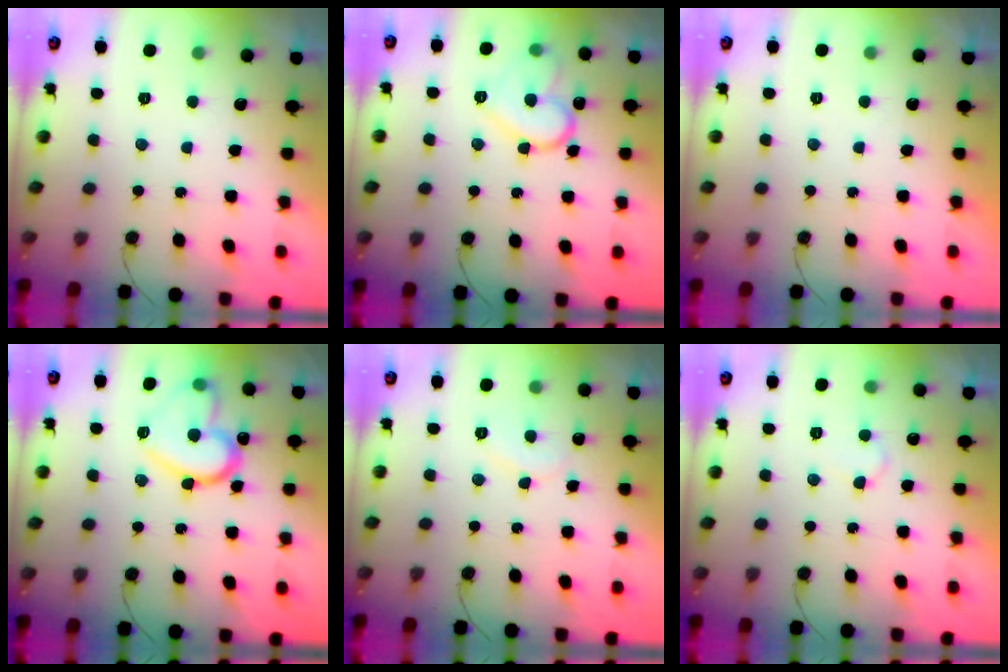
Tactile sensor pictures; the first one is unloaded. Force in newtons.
{"total": 13.4, "press": 13.4, "slide": 1.0}
{"total": 1.8, "press": 1.8, "slide": 0.0}
{"total": 17.7, "press": 17.6, "slide": 1.2}
{"total": 6.8, "press": 6.8, "slide": 0.5}
{"total": 4.6, "press": 4.5, "slide": 0.4}